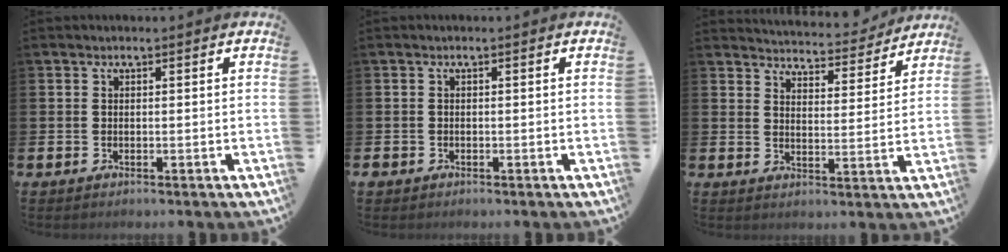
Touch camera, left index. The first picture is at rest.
{"total": 0.7, "force": [-0.4, 0.5, 0.0], "torque": [-0.003, 0.005, -0.011]}
{"total": 4.6, "force": [4.5, 0.6, 0.2], "torque": [-0.011, -0.042, 0.075]}